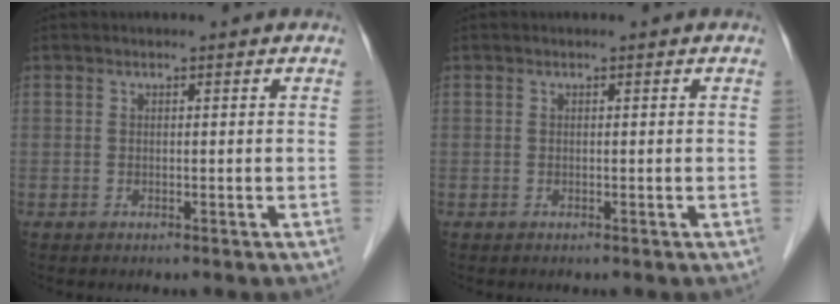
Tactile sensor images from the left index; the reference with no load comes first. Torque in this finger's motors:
{"motor_torque": [0.00, 0.00, 0.00, 0.00]}